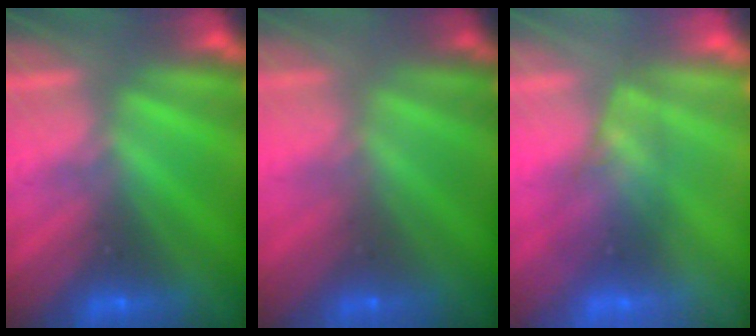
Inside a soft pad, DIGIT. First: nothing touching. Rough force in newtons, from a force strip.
{"total": 8.5}
{"total": 2.5}